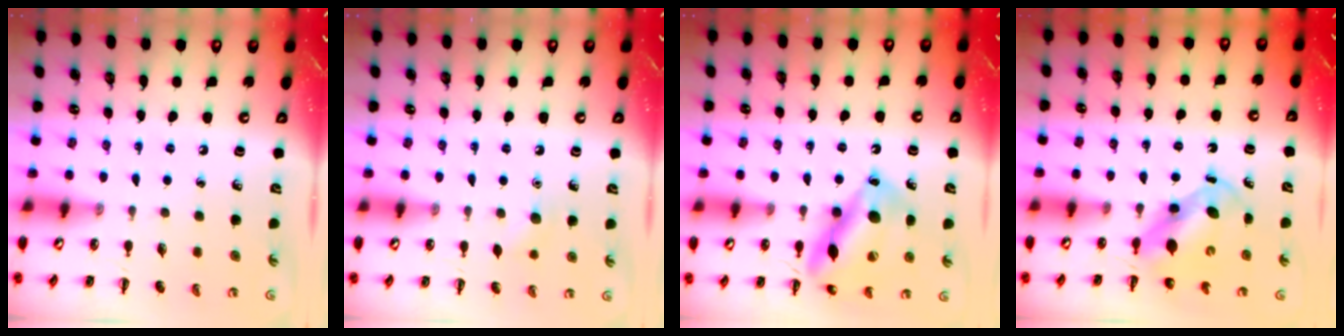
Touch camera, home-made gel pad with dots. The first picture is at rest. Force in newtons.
{"total": 4.5, "press": 4.3, "slide": 1.2}
{"total": 15.7, "press": 15.6, "slide": 1.2}
{"total": 6.3, "press": 6.2, "slide": 1.1}